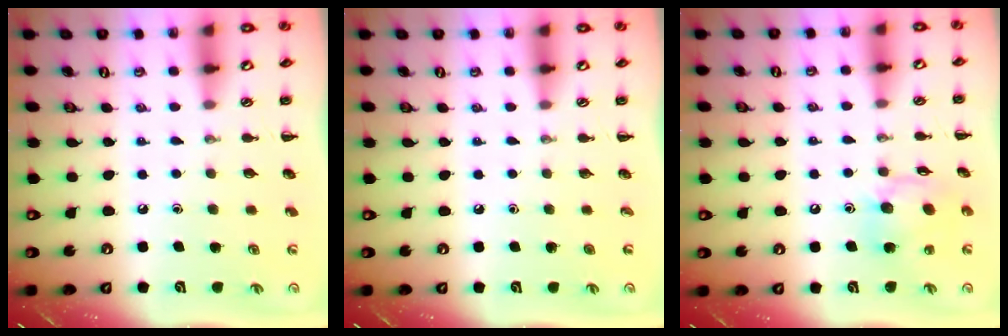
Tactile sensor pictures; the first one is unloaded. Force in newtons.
{"total": 0.0}
{"total": 12.9, "press": 12.6, "slide": 2.9}